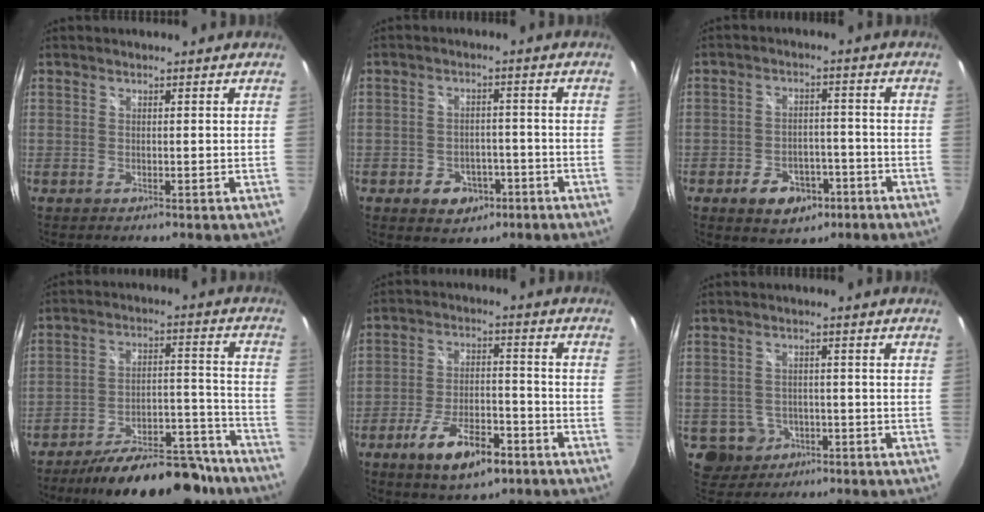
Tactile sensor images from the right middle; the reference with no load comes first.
{"total": 6.2, "force": [-3.3, 4.6, 2.5], "torque": [-0.060, 0.013, -0.030]}
{"total": 8.2, "force": [-4.6, 5.3, 4.1], "torque": [-0.090, 0.015, -0.054]}
{"total": 20.9, "force": [-17.5, 6.6, 9.4], "torque": [-0.145, 0.017, -0.227]}
{"total": 12.0, "force": [-7.0, 4.6, 8.6], "torque": [-0.168, -0.001, -0.111]}
{"total": 5.6, "force": [-2.1, 5.1, 1.0], "torque": [-0.035, 0.006, -0.021]}